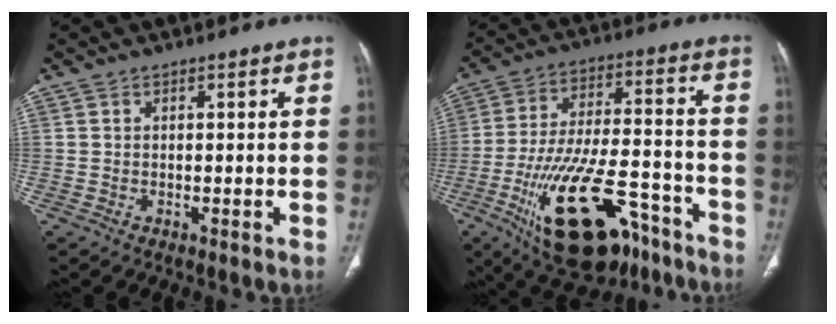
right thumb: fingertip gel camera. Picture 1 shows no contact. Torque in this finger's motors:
{"motor_torque": [4.05, 0.95, 1.95, -0.81, 0.60]}